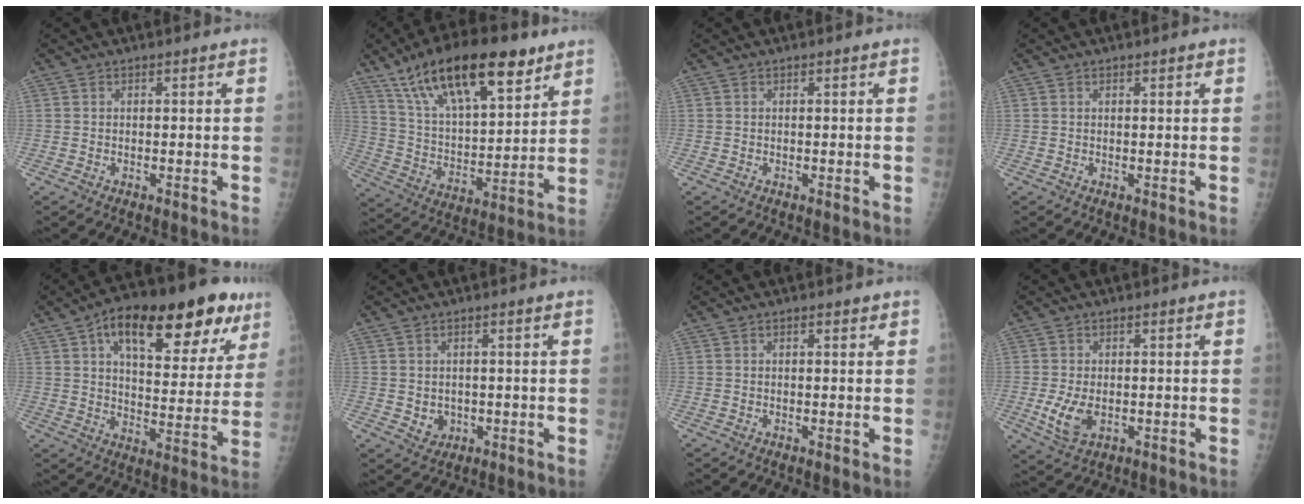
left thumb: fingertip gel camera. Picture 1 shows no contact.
{"total": 23.6, "force": [14.4, 9.0, 16.4], "torque": [-0.251, -0.036, 0.254]}
{"total": 0.0}
{"total": 0.9, "force": [0.5, 0.3, 0.6], "torque": [-0.008, 0.000, 0.007]}
{"total": 25.9, "force": [13.2, 11.1, 19.3], "torque": [-0.246, -0.001, 0.193]}
{"total": 3.2, "force": [-0.3, 2.8, 1.5], "torque": [-0.012, -0.001, 0.007]}
{"total": 1.3, "force": [0.7, 0.6, 0.9], "torque": [-0.010, 0.000, 0.007]}
{"total": 5.9, "force": [-1.1, 3.6, 4.6], "torque": [-0.094, -0.008, -0.014]}